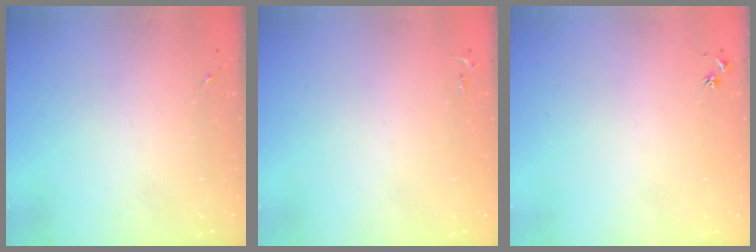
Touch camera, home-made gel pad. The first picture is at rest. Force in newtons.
{"total": 2.6, "press": 2.6, "slide": 0.3}
{"total": 3.0, "press": 2.9, "slide": 0.4}